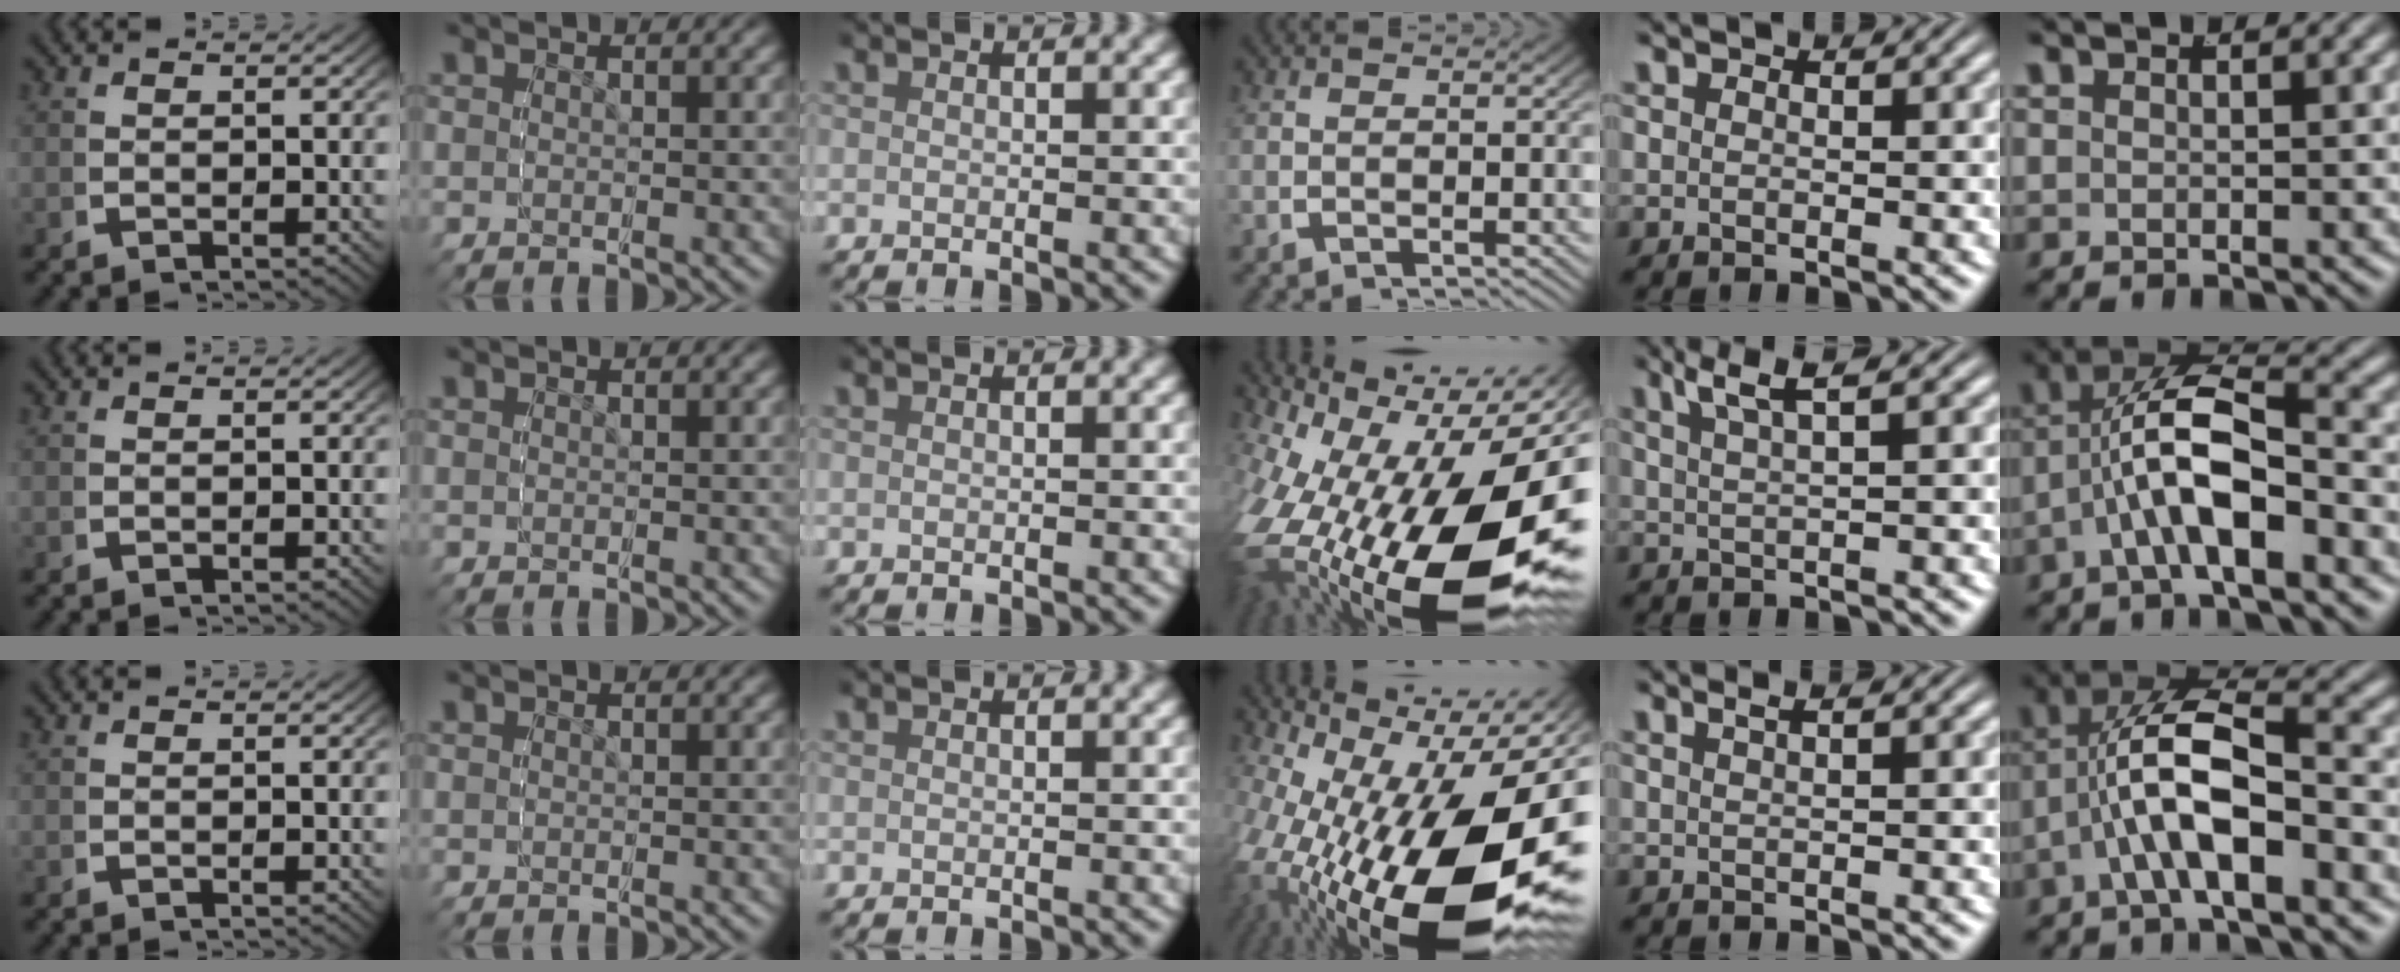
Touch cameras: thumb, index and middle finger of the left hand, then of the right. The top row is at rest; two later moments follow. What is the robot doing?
{"motion": "grasp_and_lifting", "object": "button"}